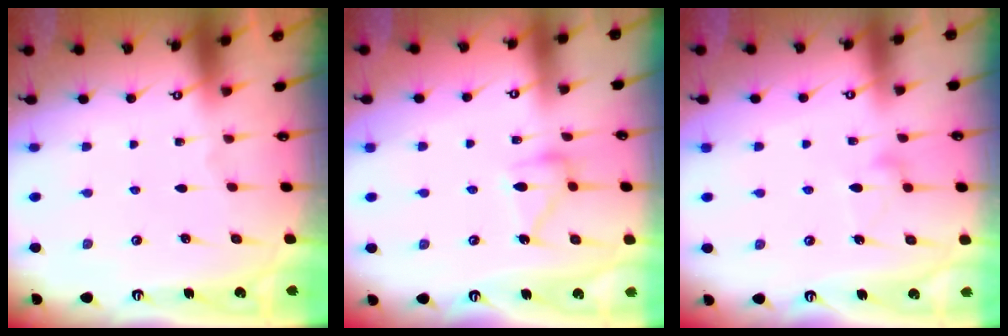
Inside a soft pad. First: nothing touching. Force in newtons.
{"total": 12.1, "press": 12.1, "slide": 0.3}
{"total": 9.8, "press": 9.8, "slide": 0.5}